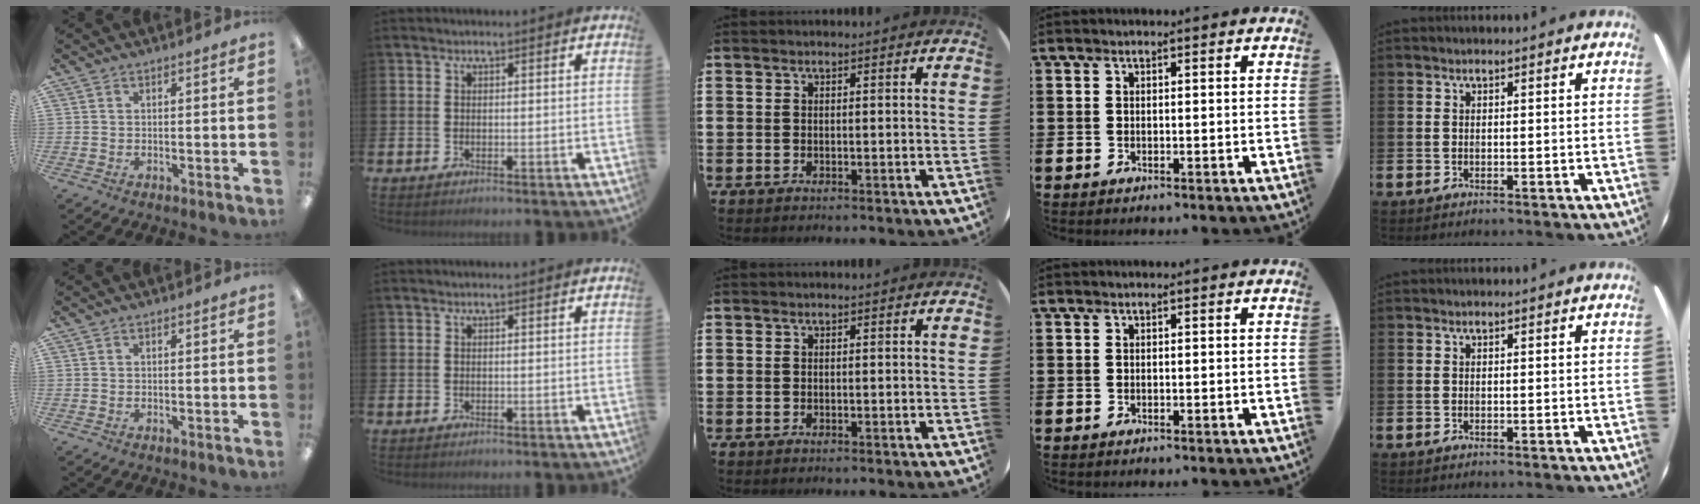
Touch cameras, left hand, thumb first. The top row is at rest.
{}